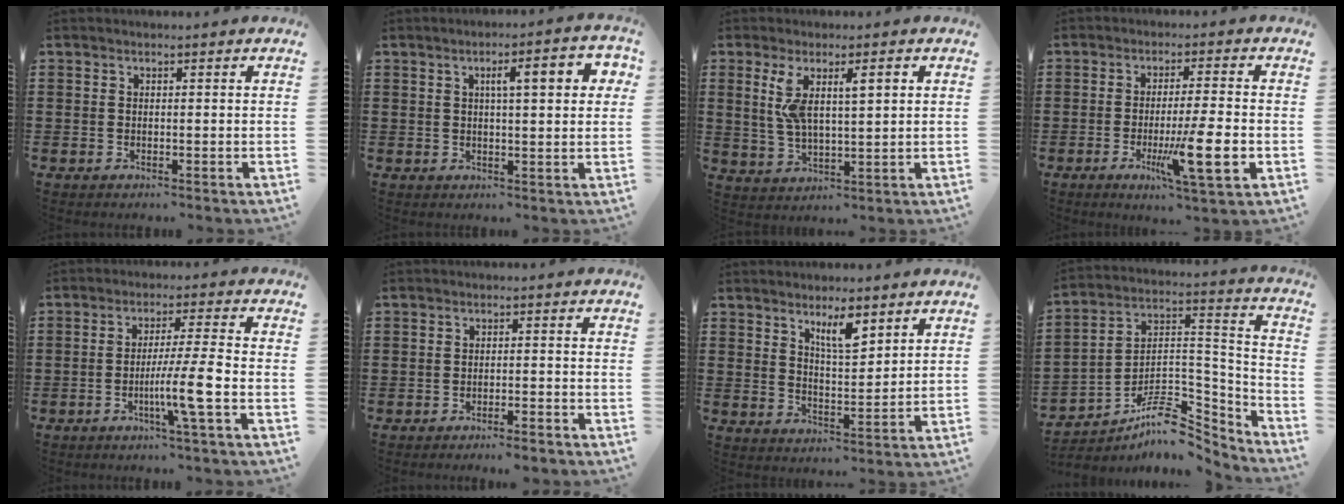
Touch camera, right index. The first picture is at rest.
{"total": 5.7, "force": [1.6, 1.3, 5.4], "torque": [-0.089, 0.002, 0.020]}
{"total": 6.3, "force": [2.3, 2.0, 5.5], "torque": [-0.115, 0.006, 0.039]}
{"total": 10.3, "force": [-2.9, 1.3, 9.8], "torque": [-0.177, -0.016, -0.050]}
{"total": 7.7, "force": [-2.6, -0.6, 7.3], "torque": [-0.135, -0.017, -0.051]}
{"total": 1.9, "force": [-1.7, -0.2, 0.8], "torque": [-0.015, 0.000, -0.033]}
{"total": 5.6, "force": [3.9, 1.5, 3.7], "torque": [-0.065, -0.007, 0.065]}
{"total": 8.4, "force": [-6.0, 4.3, 4.1], "torque": [-0.069, 0.011, -0.111]}